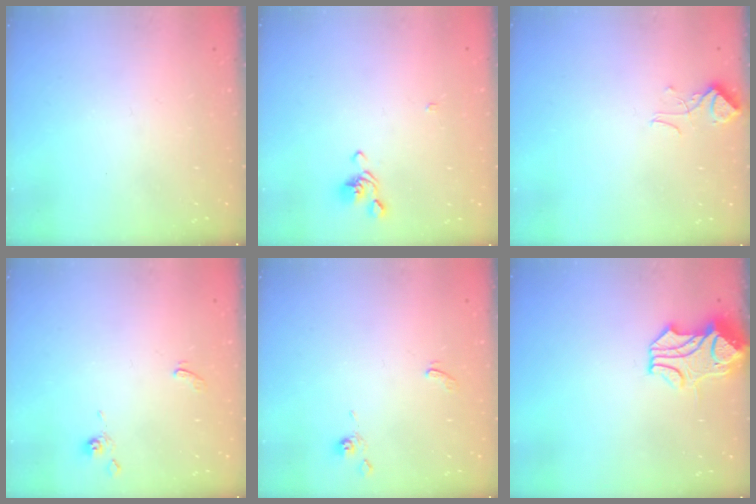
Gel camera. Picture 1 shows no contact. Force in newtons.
{"total": 0.7, "press": 0.0, "slide": 0.7}
{"total": 1.4, "press": 1.1, "slide": 0.8}
{"total": 0.6, "press": 0.3, "slide": 0.5}
{"total": 0.6, "press": 0.3, "slide": 0.5}
{"total": 1.7, "press": 1.1, "slide": 1.3}